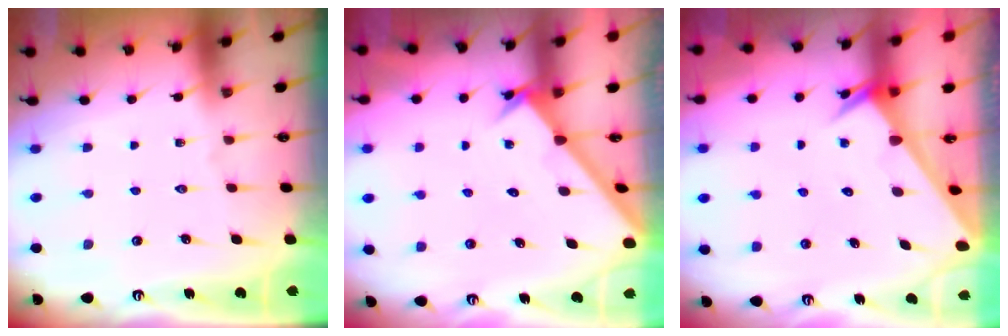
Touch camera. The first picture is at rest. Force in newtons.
{"total": 2.1, "press": 2.1, "slide": 0.2}
{"total": 2.4, "press": 2.4, "slide": 0.1}